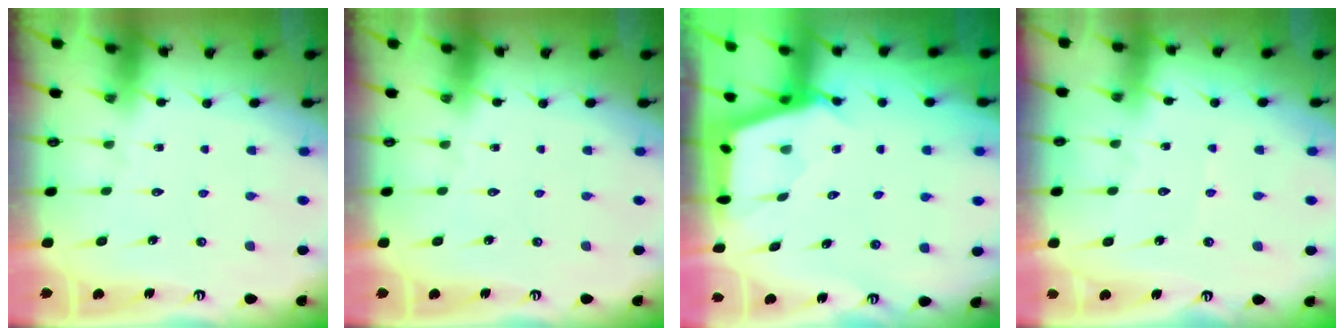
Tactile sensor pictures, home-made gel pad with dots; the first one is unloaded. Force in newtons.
{"total": 0.0}
{"total": 2.6, "press": 2.5, "slide": 0.4}
{"total": 4.2, "press": 4.1, "slide": 0.5}